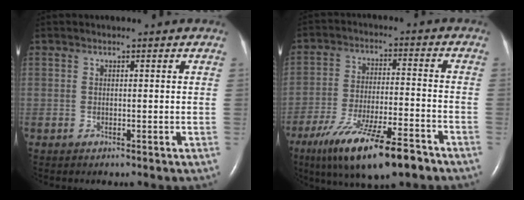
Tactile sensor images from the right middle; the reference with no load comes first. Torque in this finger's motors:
{"motor_torque": [1.16, -0.98, 0.33, 0.13]}